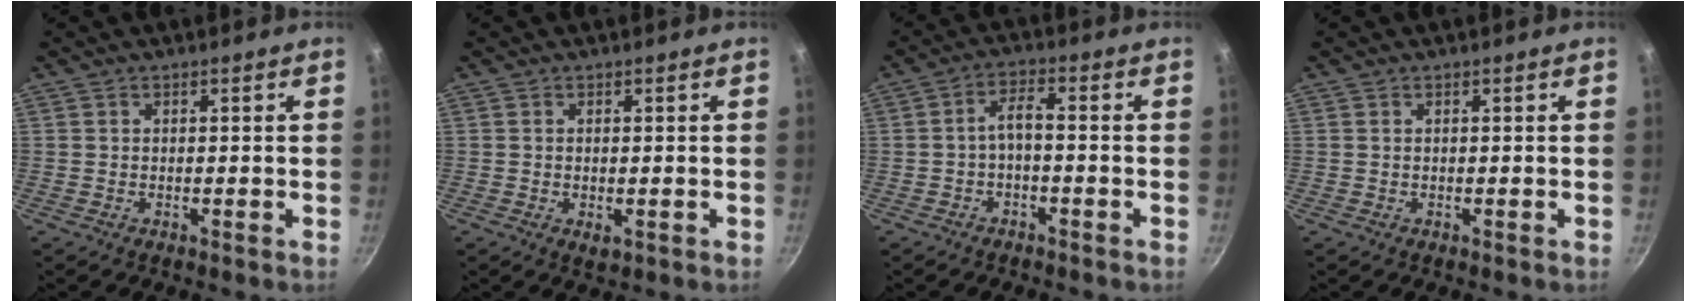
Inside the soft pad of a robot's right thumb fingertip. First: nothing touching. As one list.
[{"total": 1.9, "force": [-0.3, 1.0, 1.6], "torque": [-0.026, -0.006, -0.003]}, {"total": 3.7, "force": [-1.5, 1.3, 3.1], "torque": [-0.063, 0.030, -0.028]}, {"total": 0.0}]